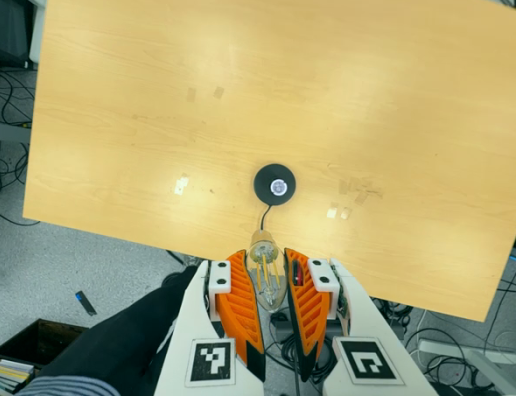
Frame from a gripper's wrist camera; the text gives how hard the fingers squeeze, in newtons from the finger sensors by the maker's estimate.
{"total": 21.6, "left": 27.0, "right": 16.1}